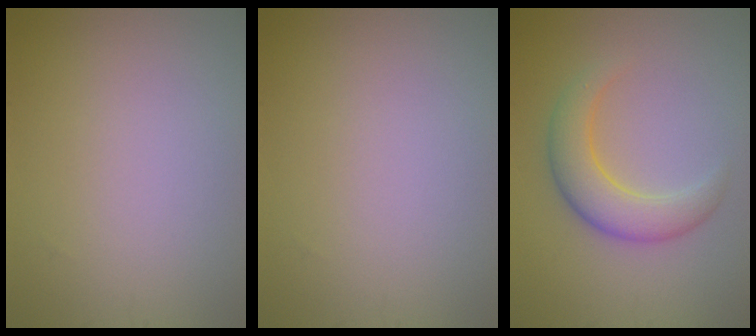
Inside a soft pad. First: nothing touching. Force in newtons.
{"total": 0.0}
{"total": 4.3, "press": 4.3, "slide": 0.2}